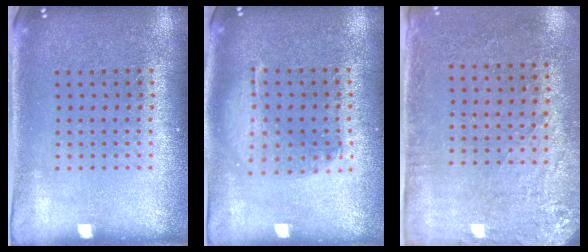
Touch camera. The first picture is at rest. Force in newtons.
{"total": 1.4, "press": 1.3, "slide": 0.4}
{"total": 2.8, "press": 2.3, "slide": 1.6}